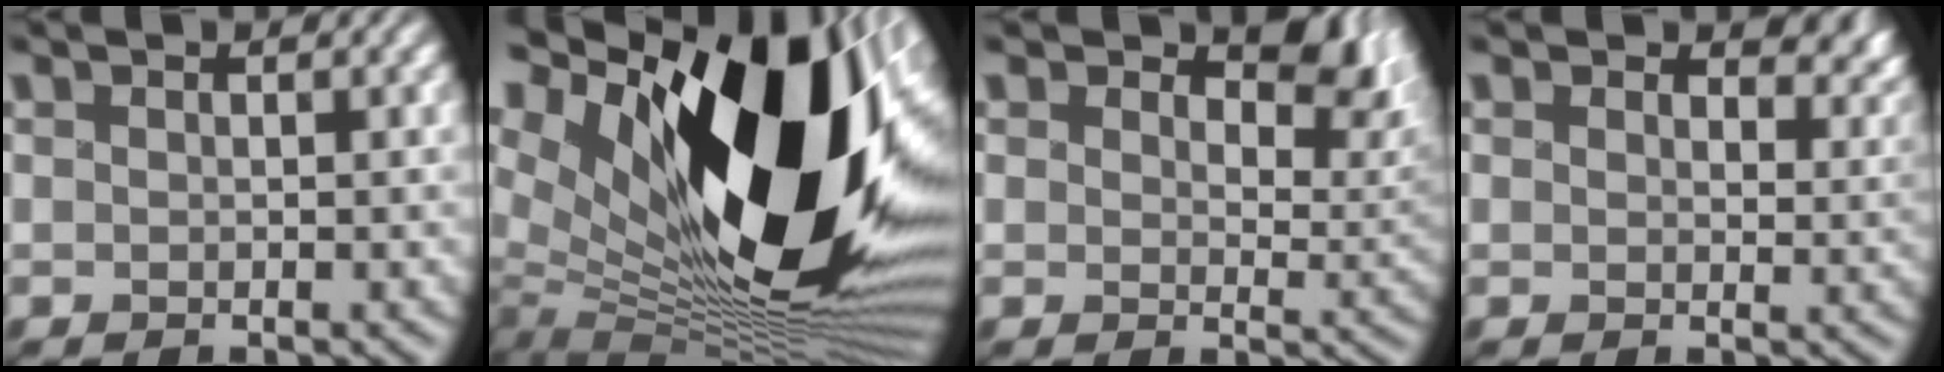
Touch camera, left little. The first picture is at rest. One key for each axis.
{"total": 20.1, "fx": 4.6, "fy": 10.6, "fz": 16.5, "tx": -0.274, "ty": 0.002, "tz": 0.076}
{"total": 6.0, "fx": 3.6, "fy": 3.2, "fz": 3.5, "tx": -0.054, "ty": -0.011, "tz": 0.050}
{"total": 5.5, "fx": 3.9, "fy": 2.9, "fz": 2.6, "tx": -0.054, "ty": -0.007, "tz": 0.055}